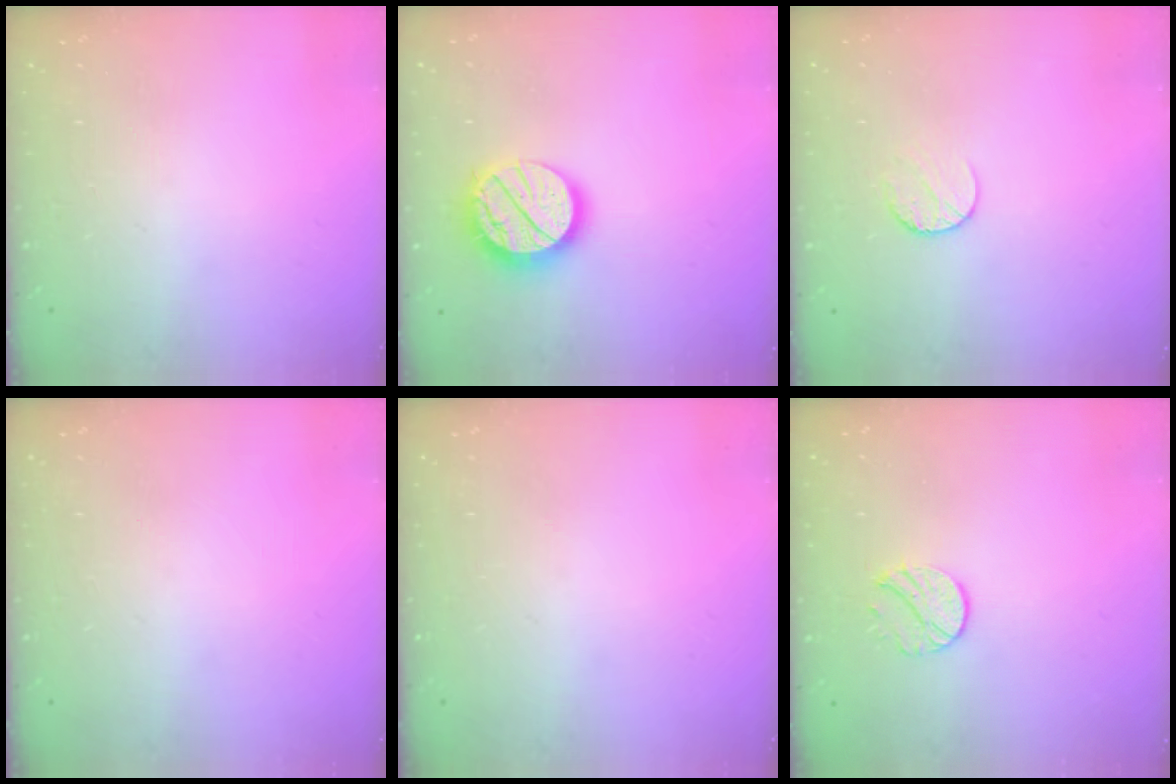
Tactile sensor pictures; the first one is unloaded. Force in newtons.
{"total": 17.5, "press": 17.4, "slide": 1.4}
{"total": 5.9, "press": 5.8, "slide": 0.6}
{"total": 0.0}
{"total": 0.0}
{"total": 7.6, "press": 7.6, "slide": 0.2}